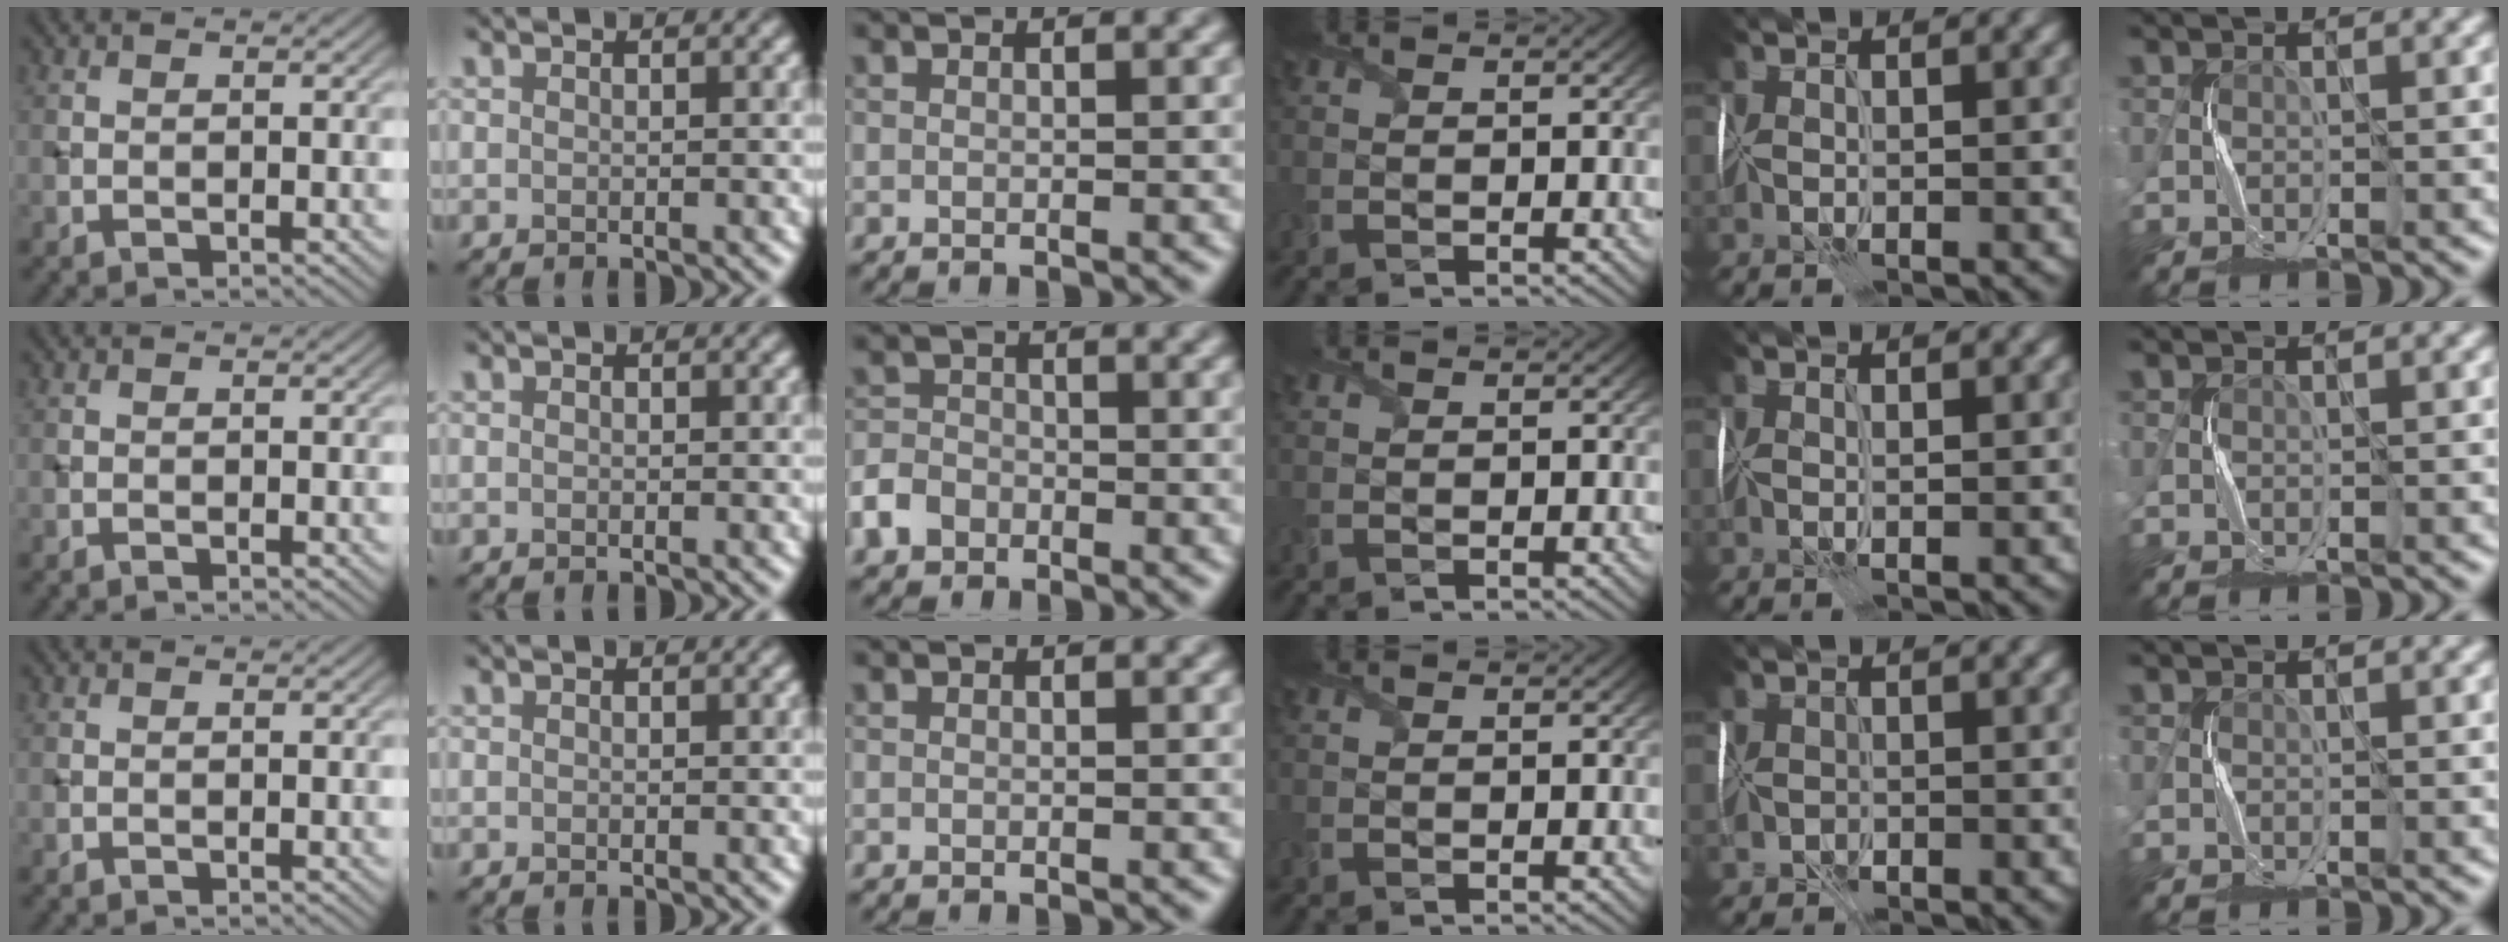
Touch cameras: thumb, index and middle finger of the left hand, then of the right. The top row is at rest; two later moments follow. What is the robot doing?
{"motion": "fold", "object": "tissue"}